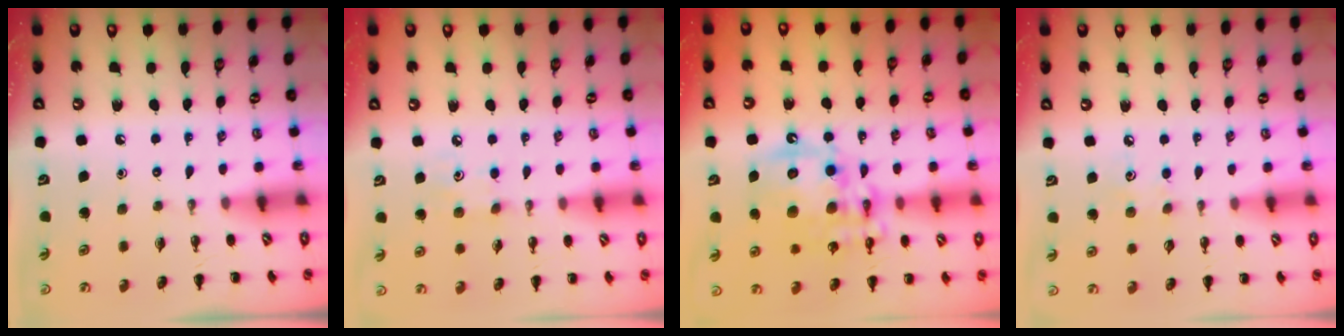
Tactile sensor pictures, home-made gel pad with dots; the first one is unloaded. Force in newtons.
{"total": 4.4, "press": 4.3, "slide": 0.8}
{"total": 17.0, "press": 16.6, "slide": 3.6}
{"total": 4.9, "press": 4.7, "slide": 1.0}